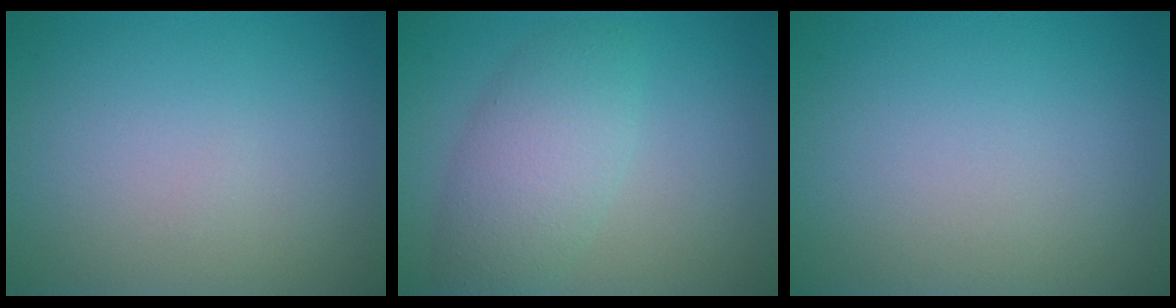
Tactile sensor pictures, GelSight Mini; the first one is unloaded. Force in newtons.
{"total": 4.5, "press": 4.5, "slide": 0.2}
{"total": 0.0}